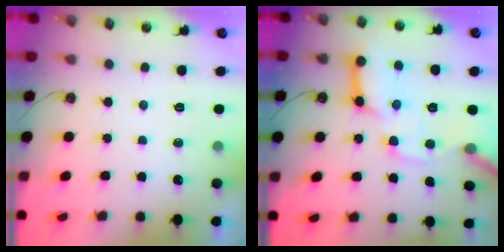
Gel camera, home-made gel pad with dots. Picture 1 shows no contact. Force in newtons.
{"total": 17.8, "press": 17.7, "slide": 1.5}